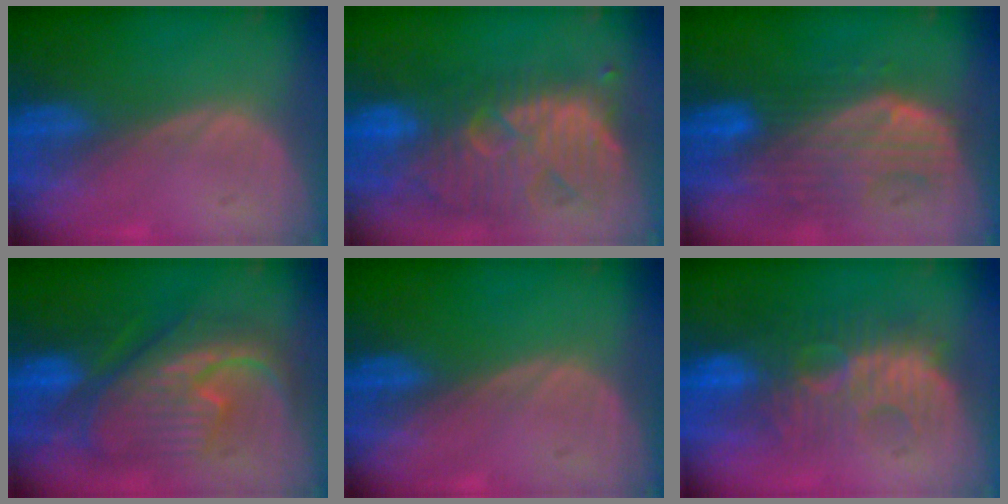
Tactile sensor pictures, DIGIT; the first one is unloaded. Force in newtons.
{"total": 12.4, "press": 11.1, "slide": 5.5}
{"total": 9.9, "press": 8.6, "slide": 4.8}
{"total": 11.4, "press": 11.3, "slide": 1.1}
{"total": 0.0}
{"total": 9.3, "press": 9.1, "slide": 1.9}